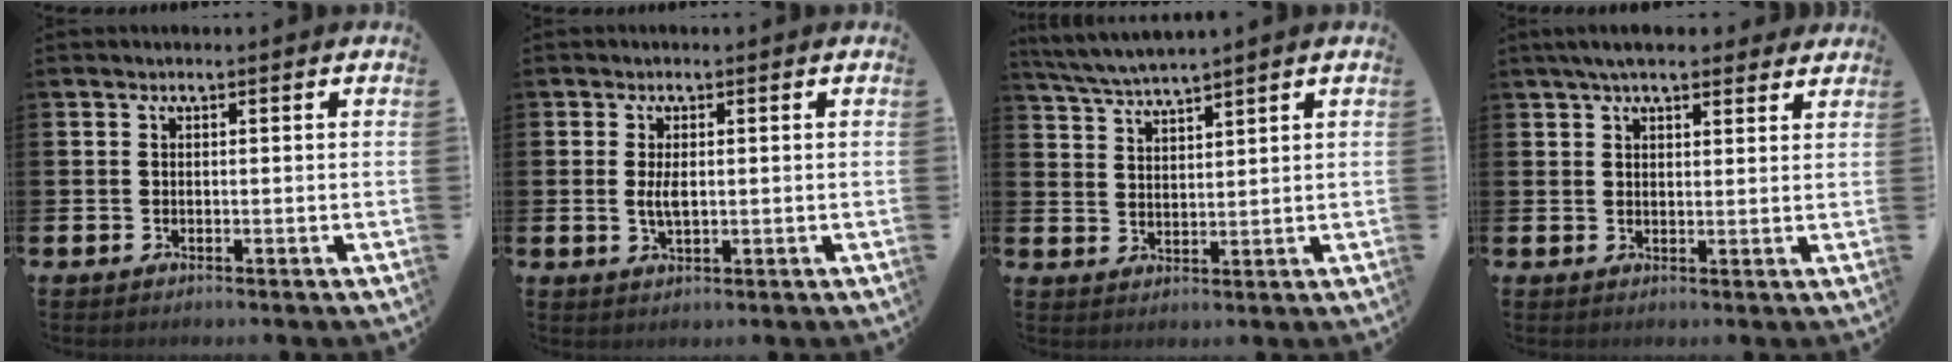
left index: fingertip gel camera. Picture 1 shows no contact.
{"total": 2.6, "force": [0.3, 1.1, 2.3], "torque": [-0.039, 0.000, 0.002]}
{"total": 4.0, "force": [3.9, -0.5, 0.7], "torque": [-0.035, -0.018, 0.071]}
{"total": 4.8, "force": [4.1, 1.2, 2.0], "torque": [-0.047, -0.007, 0.076]}